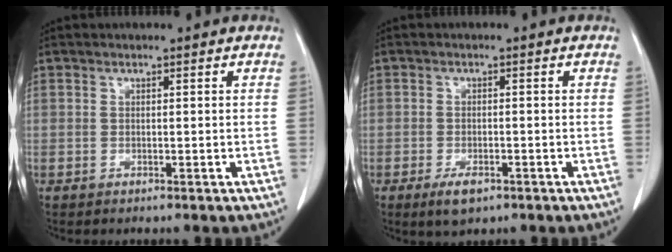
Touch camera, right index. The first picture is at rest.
{"total": 3.5, "force": [-2.0, 1.6, 2.3], "torque": [-0.043, -0.002, -0.027]}